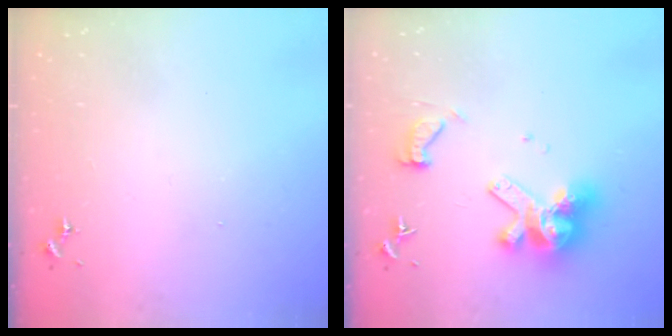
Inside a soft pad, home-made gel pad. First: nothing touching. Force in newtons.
{"total": 14.0, "press": 13.9, "slide": 1.5}